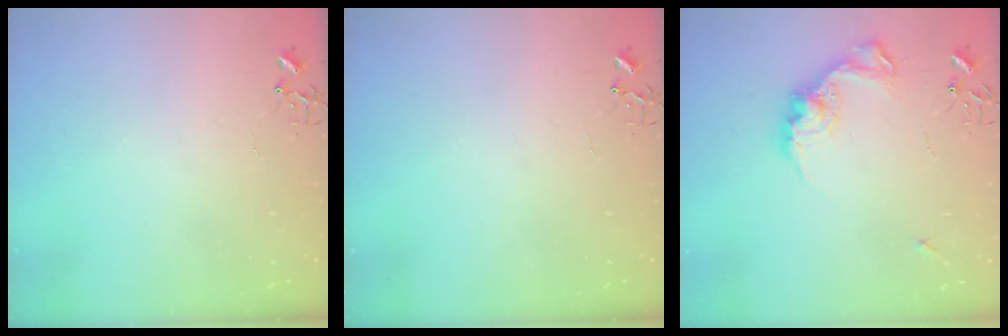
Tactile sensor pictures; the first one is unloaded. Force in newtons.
{"total": 0.0}
{"total": 13.1, "press": 13.1, "slide": 0.3}